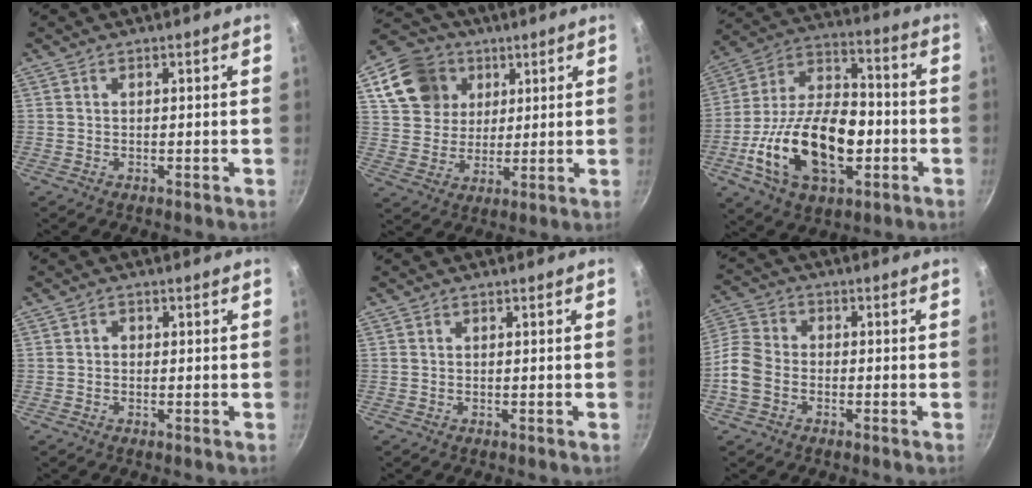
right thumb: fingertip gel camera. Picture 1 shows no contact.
{"total": 13.8, "force": [5.6, 11.3, 5.6], "torque": [-0.079, -0.002, 0.099]}
{"total": 23.5, "force": [-5.8, 13.8, 18.1], "torque": [-0.303, 0.041, -0.103]}
{"total": 0.8, "force": [-0.1, 0.7, 0.4], "torque": [-0.006, 0.005, -0.002]}
{"total": 0.0}
{"total": 7.9, "force": [-2.6, 5.9, 4.6], "torque": [-0.088, 0.026, -0.067]}